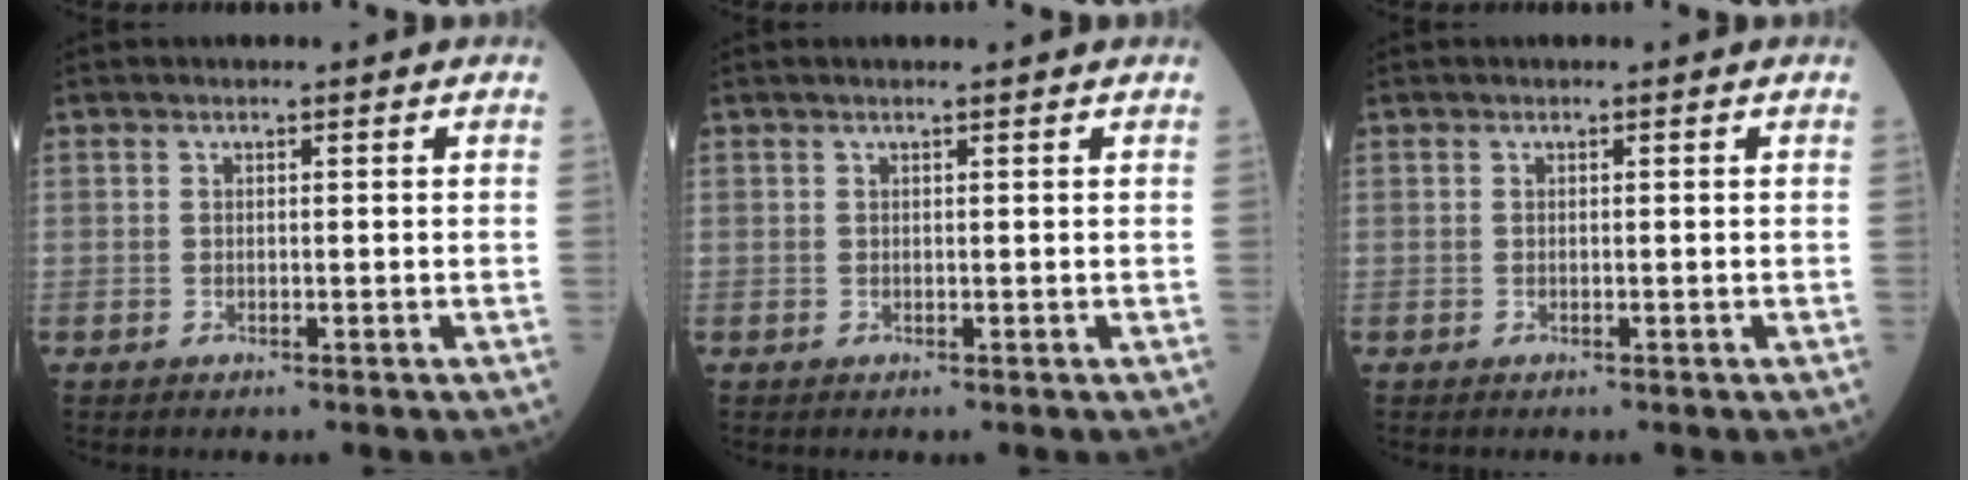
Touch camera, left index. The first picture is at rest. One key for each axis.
{"total": 1.5, "fx": 1.3, "fy": -0.2, "fz": 0.7, "tx": -0.012, "ty": 0.010, "tz": 0.020}
{"total": 0.0}